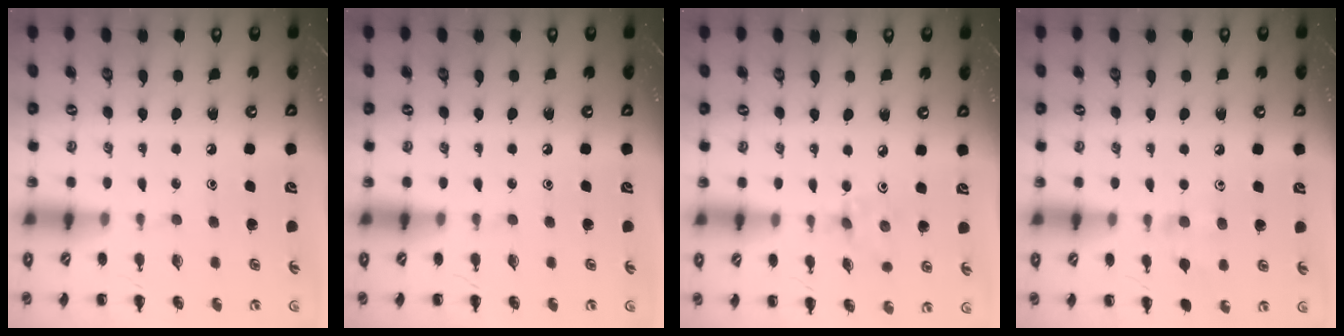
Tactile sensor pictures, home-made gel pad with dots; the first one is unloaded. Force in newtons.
{"total": 0.0}
{"total": 3.0, "press": 2.8, "slide": 0.9}
{"total": 6.5, "press": 6.2, "slide": 2.0}